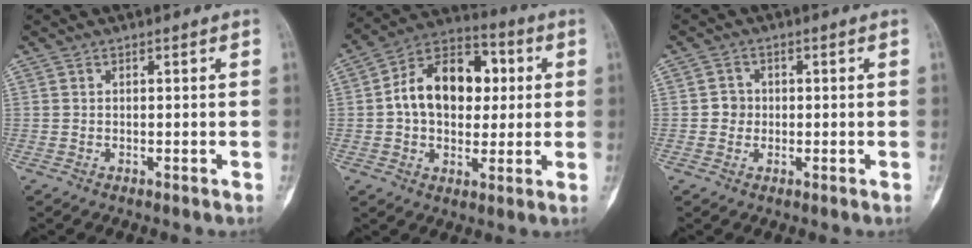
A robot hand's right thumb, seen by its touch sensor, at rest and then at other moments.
{"total": 16.5, "force": [1.9, 11.4, 11.8], "torque": [-0.148, 0.025, 0.021]}
{"total": 2.5, "force": [-0.2, 2.4, 0.7], "torque": [0.005, 0.008, -0.007]}